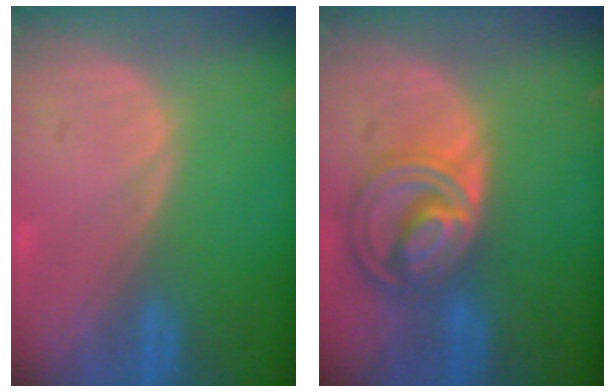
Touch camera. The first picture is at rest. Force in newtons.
{"total": 8.5, "press": 7.3, "slide": 4.4}